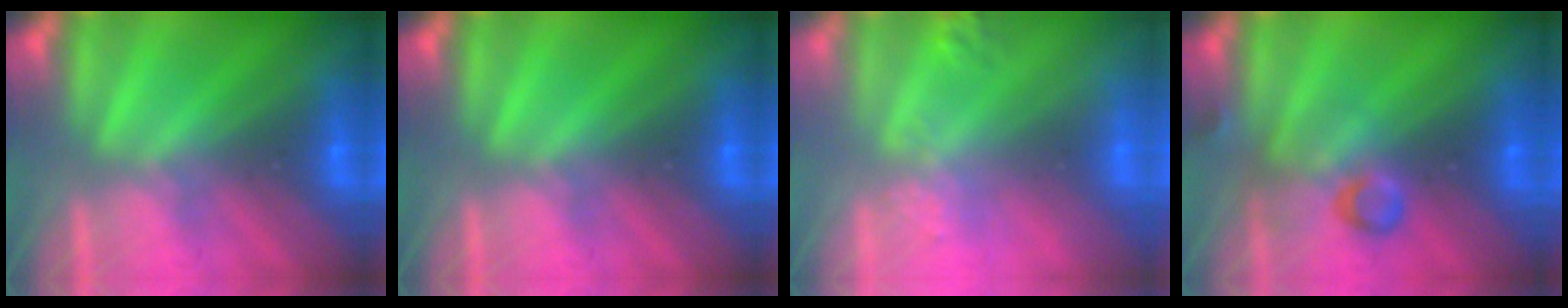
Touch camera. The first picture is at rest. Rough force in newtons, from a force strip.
{"total": 0.0}
{"total": 2.7}
{"total": 2.8}